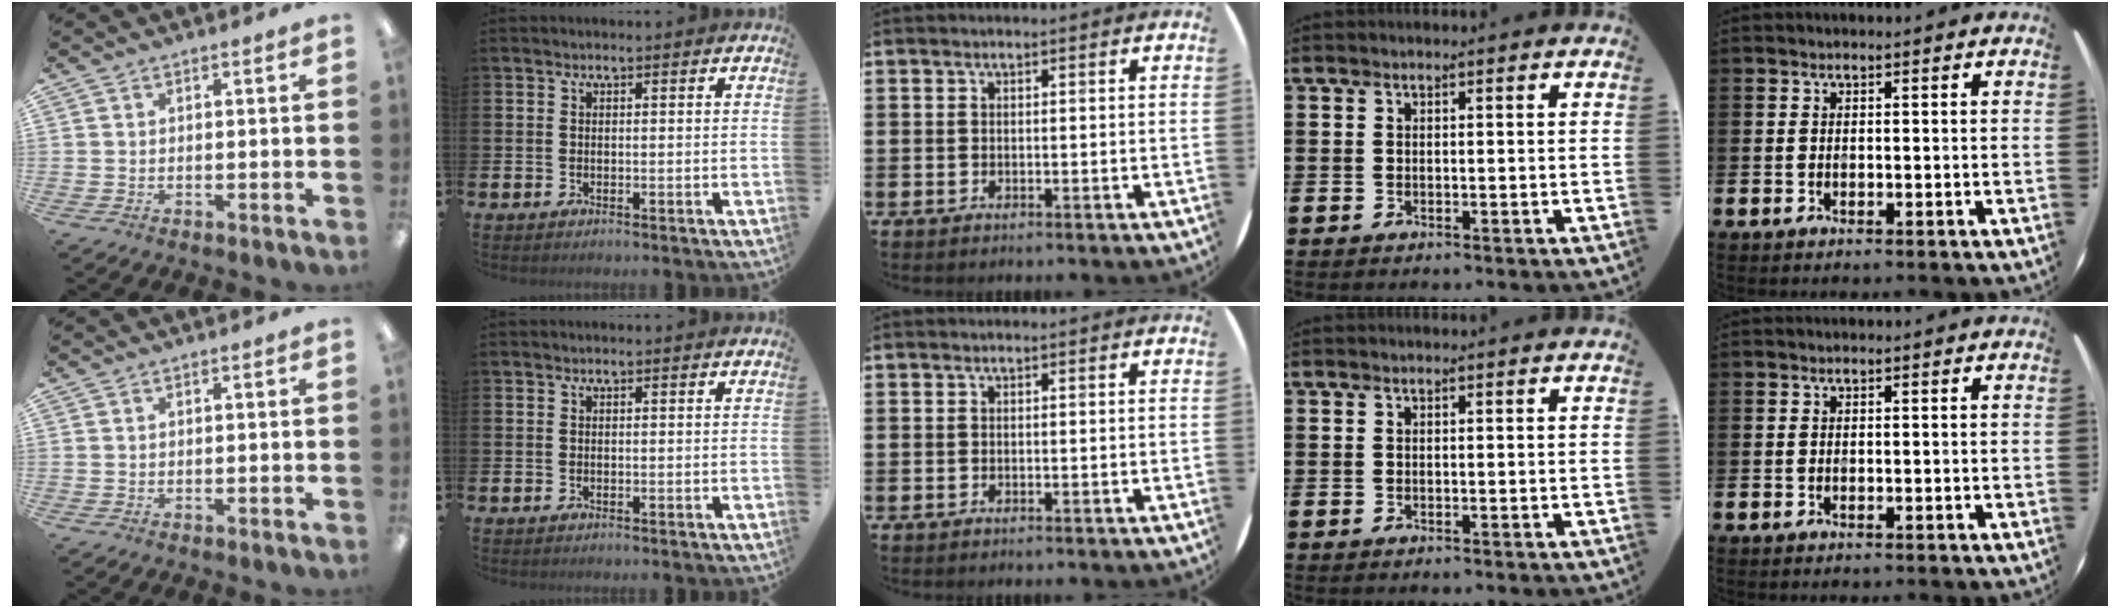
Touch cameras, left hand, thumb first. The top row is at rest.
{}